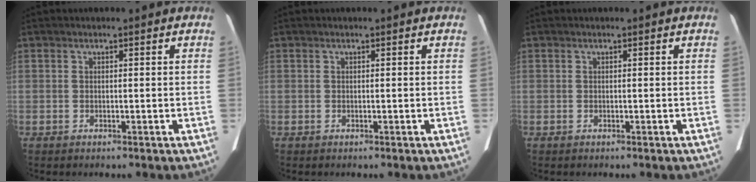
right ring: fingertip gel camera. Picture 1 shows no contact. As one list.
[{"total": 0.0}, {"total": 0.0}]